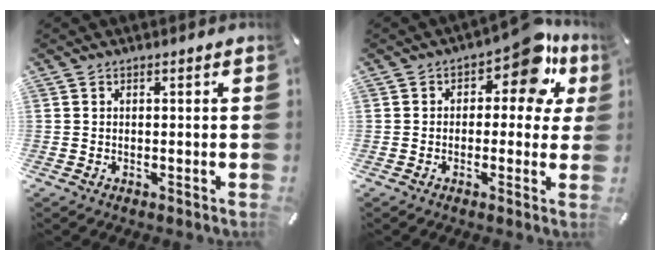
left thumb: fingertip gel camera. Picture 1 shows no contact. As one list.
[{"total": 11.6, "force": [5.5, 5.7, 8.5], "torque": [-0.109, -0.031, 0.090]}]